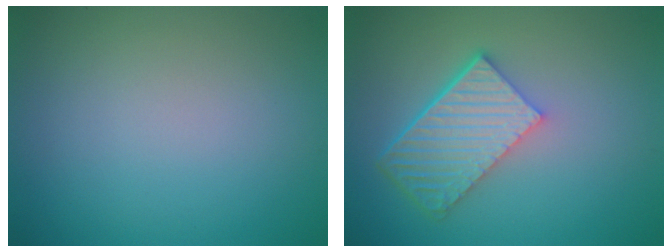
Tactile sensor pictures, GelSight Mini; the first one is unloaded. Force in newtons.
{"total": 6.3, "press": 4.5, "slide": 4.4}